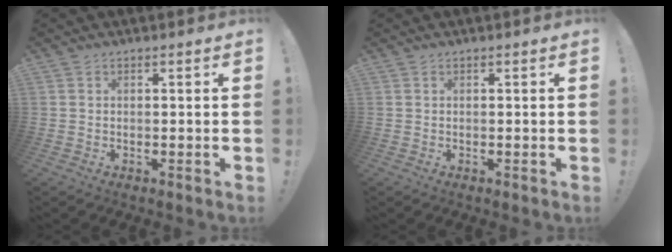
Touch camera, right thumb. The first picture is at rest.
{"total": 0.0}